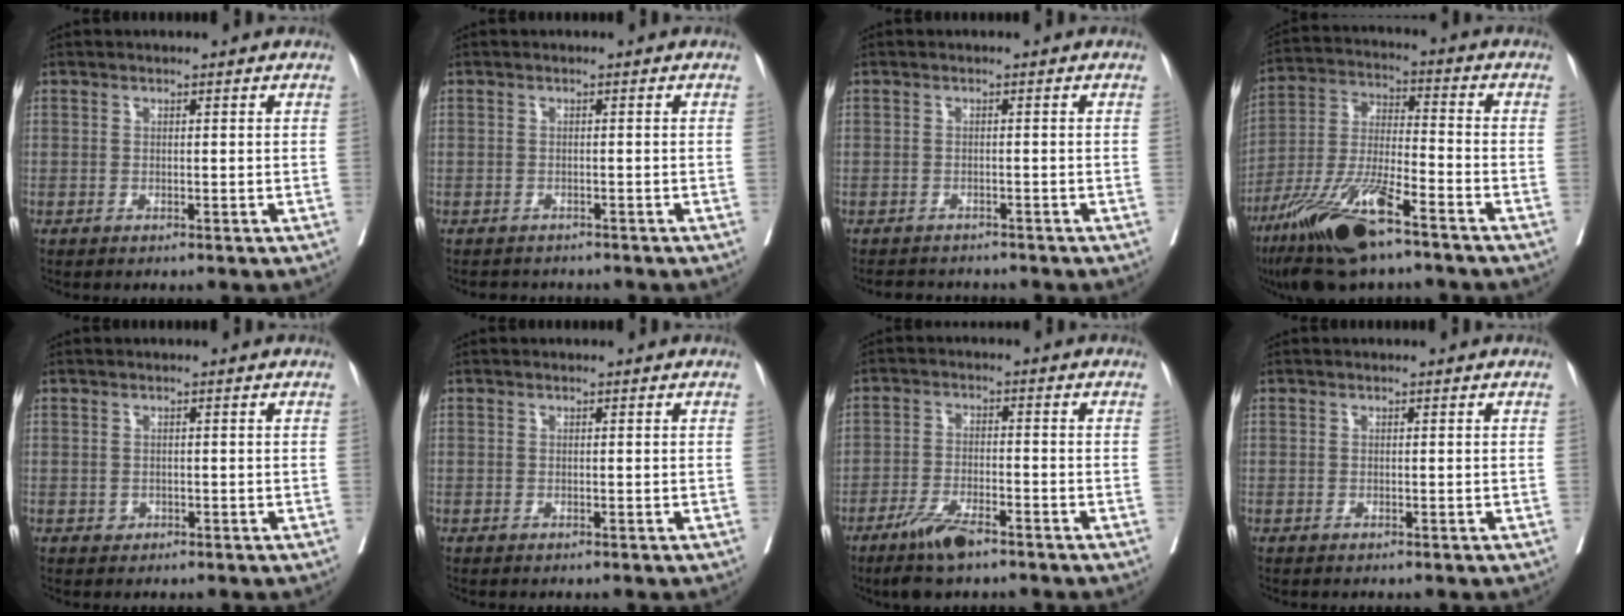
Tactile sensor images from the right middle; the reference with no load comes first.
{"total": 2.9, "force": [-2.7, 1.2, 0.3], "torque": [-0.003, -0.003, -0.038]}
{"total": 4.7, "force": [-4.5, 1.4, 0.8], "torque": [-0.005, -0.004, -0.063]}
{"total": 16.2, "force": [-10.3, 2.8, 12.2], "torque": [-0.258, -0.033, -0.191]}
{"total": 0.8, "force": [-0.3, 0.7, 0.2], "torque": [-0.003, 0.003, -0.002]}
{"total": 0.0}
{"total": 6.6, "force": [-4.7, 1.4, 4.4], "torque": [-0.094, -0.010, -0.084]}
{"total": 0.0}